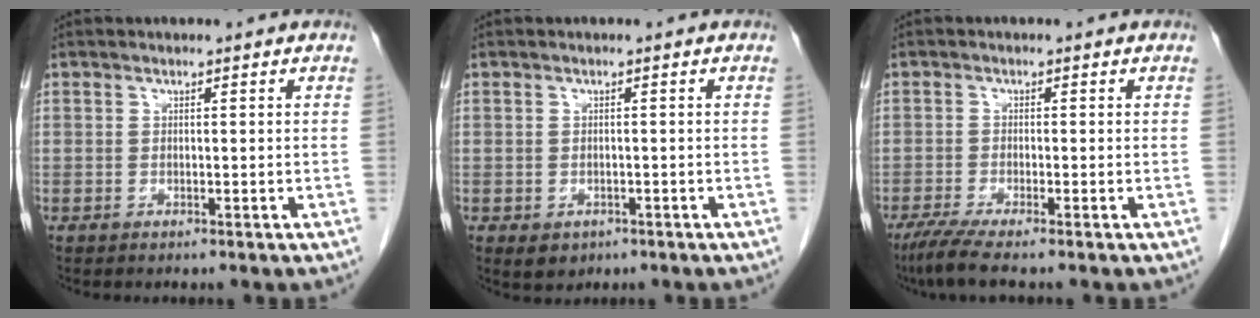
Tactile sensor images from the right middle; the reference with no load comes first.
{"total": 2.3, "force": [-1.1, 1.8, 1.0], "torque": [-0.011, 0.001, -0.004]}
{"total": 4.4, "force": [-3.3, -0.2, 3.0], "torque": [-0.057, -0.013, -0.065]}